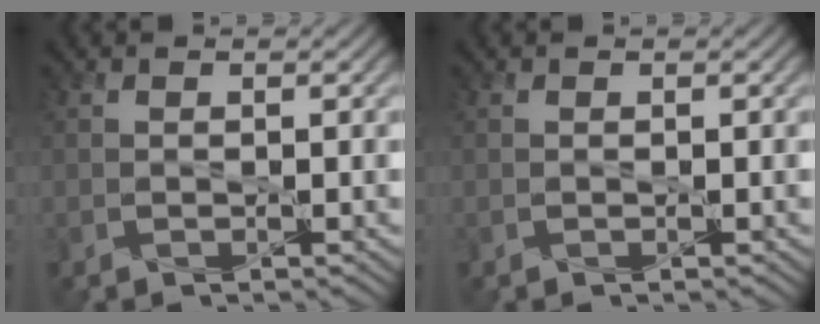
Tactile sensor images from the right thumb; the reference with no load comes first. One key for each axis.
{"total": 0.0}